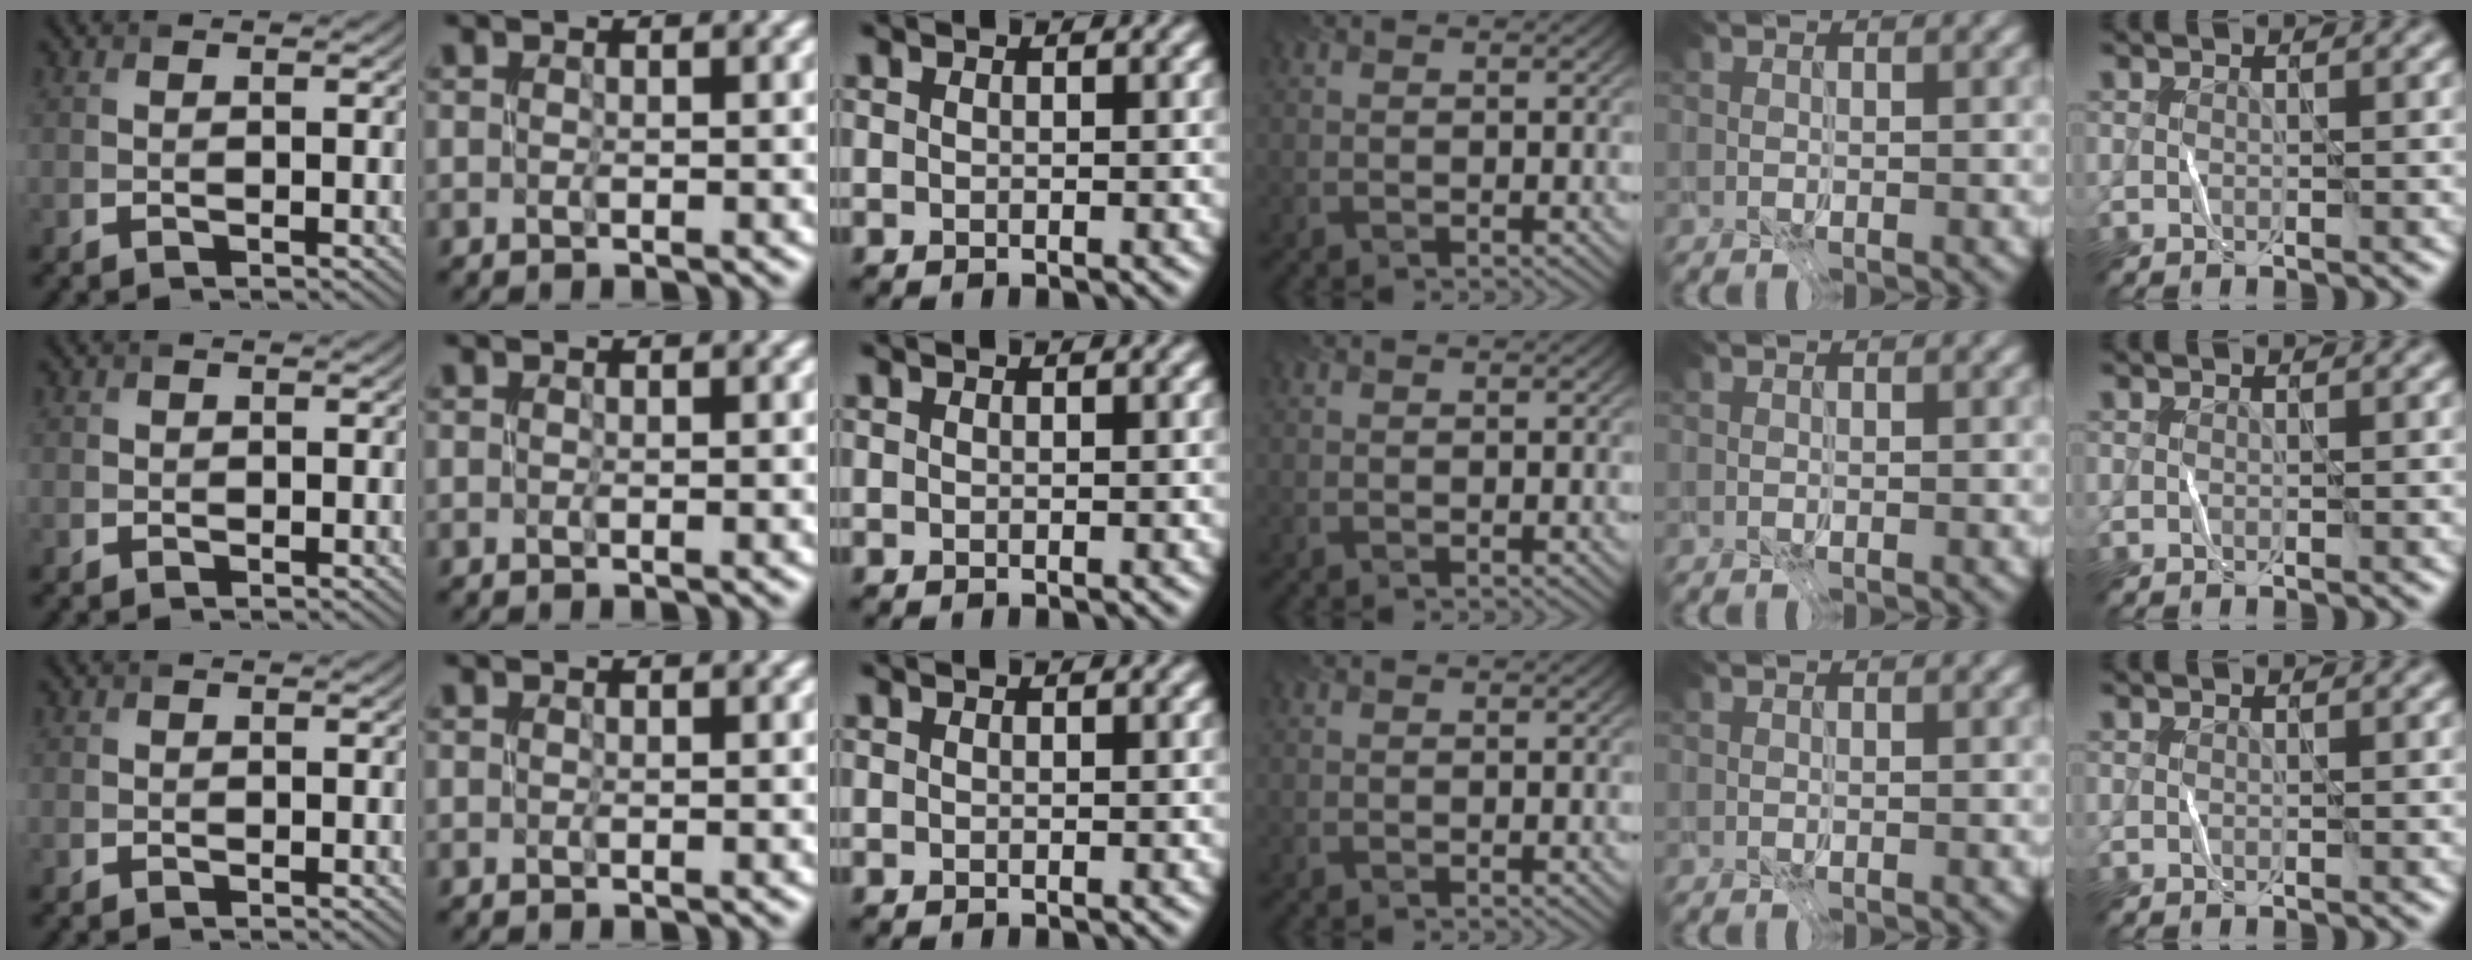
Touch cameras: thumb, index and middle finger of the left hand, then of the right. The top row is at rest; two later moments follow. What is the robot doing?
{"motion": "fold", "object": "receipt paper"}